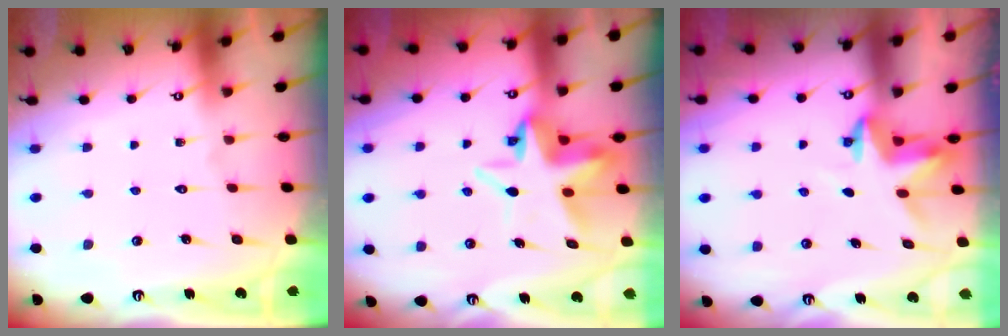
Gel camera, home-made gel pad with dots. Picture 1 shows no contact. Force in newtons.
{"total": 7.7, "press": 7.6, "slide": 1.2}
{"total": 3.4, "press": 3.4, "slide": 0.2}